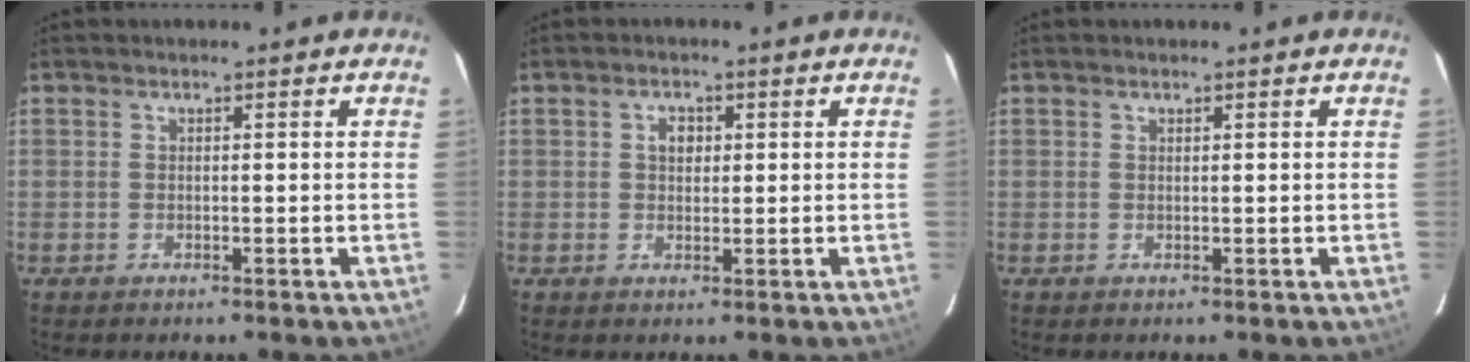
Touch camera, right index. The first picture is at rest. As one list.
[{"total": 2.4, "force": [0.7, 1.9, 1.4], "torque": [-0.019, 0.007, 0.011]}, {"total": 0.0}]